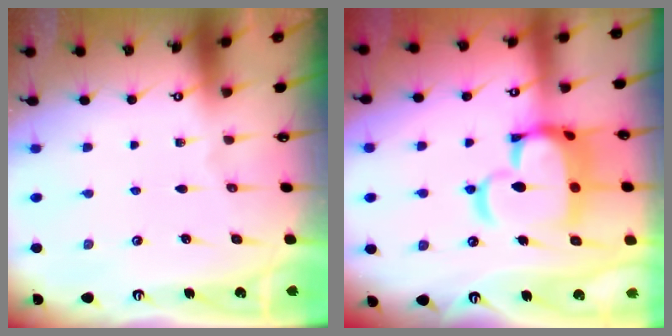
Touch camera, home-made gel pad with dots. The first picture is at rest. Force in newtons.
{"total": 14.5, "press": 14.4, "slide": 1.5}